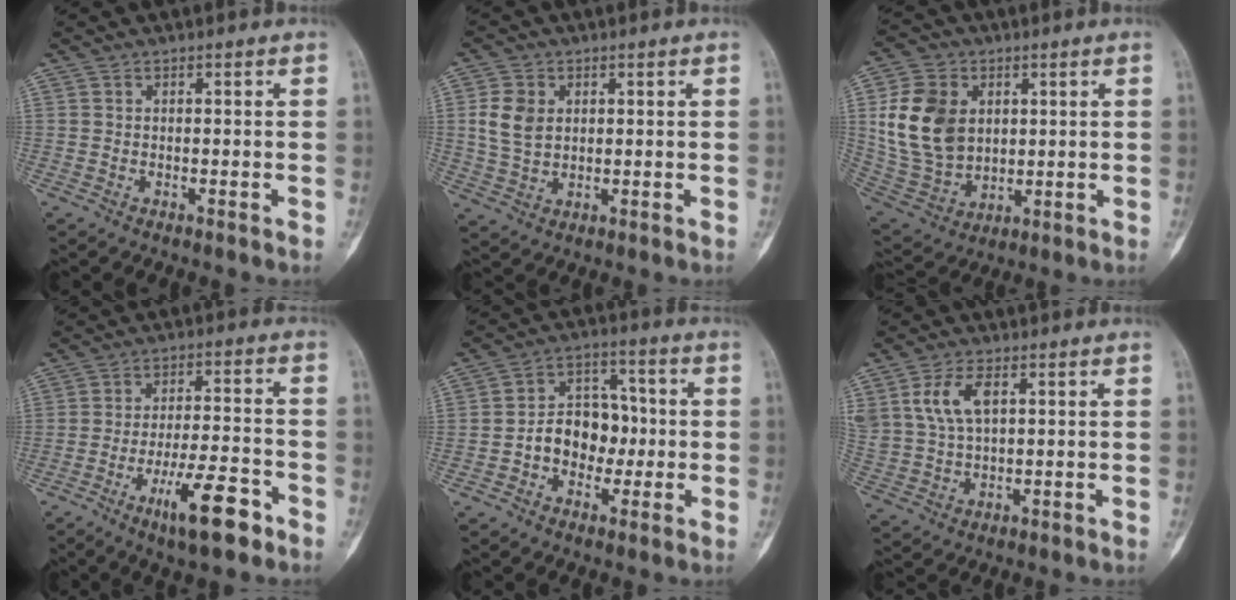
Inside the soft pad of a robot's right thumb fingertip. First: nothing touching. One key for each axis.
{"total": 6.7, "fx": 1.4, "fy": 5.0, "fz": 4.3, "tx": -0.075, "ty": -0.002, "tz": 0.032}
{"total": 15.8, "fx": 3.2, "fy": 11.9, "fz": 10.0, "tx": -0.167, "ty": -0.007, "tz": 0.075}
{"total": 11.4, "fx": -6.3, "fy": 2.9, "fz": 9.0, "tx": -0.153, "ty": 0.030, "tz": -0.100}
{"total": 10.5, "fx": -1.5, "fy": 8.1, "fz": 6.5, "tx": -0.065, "ty": 0.039, "tz": -0.032}
{"total": 8.3, "fx": 3.1, "fy": 4.5, "fz": 6.3, "tx": -0.131, "ty": -0.003, "tz": 0.068}